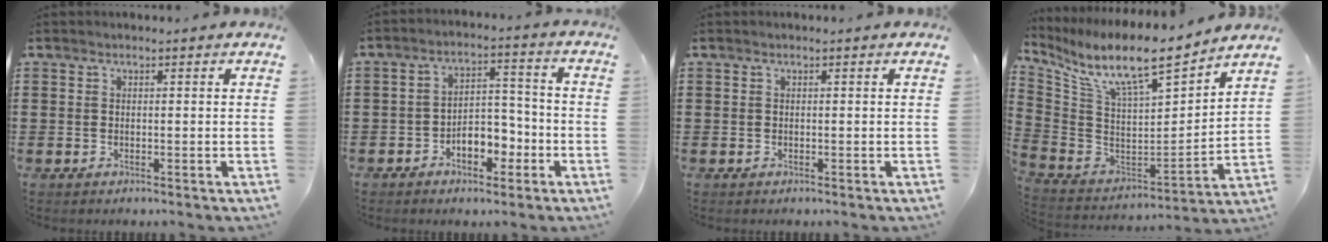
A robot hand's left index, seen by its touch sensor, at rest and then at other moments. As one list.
[{"total": 5.7, "force": [-3.2, 3.4, 3.3], "torque": [-0.053, 0.013, -0.064]}, {"total": 0.0}, {"total": 11.2, "force": [8.7, 2.0, 6.8], "torque": [-0.158, -0.064, 0.146]}]